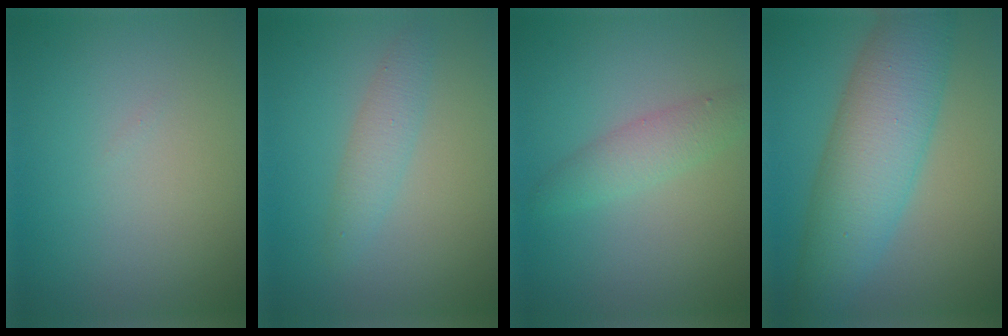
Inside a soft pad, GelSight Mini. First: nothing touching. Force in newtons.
{"total": 2.1, "press": 2.1, "slide": 0.0}
{"total": 2.4, "press": 2.4, "slide": 0.1}
{"total": 8.4, "press": 8.4, "slide": 0.1}